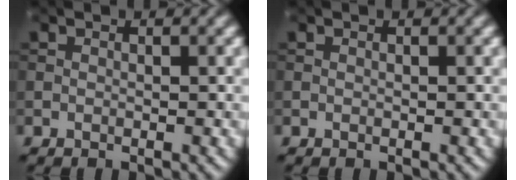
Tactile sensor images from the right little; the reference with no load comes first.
{"total": 0.0}